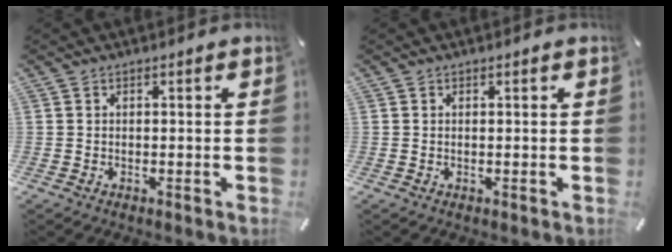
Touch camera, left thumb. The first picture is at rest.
{"total": 0.0}